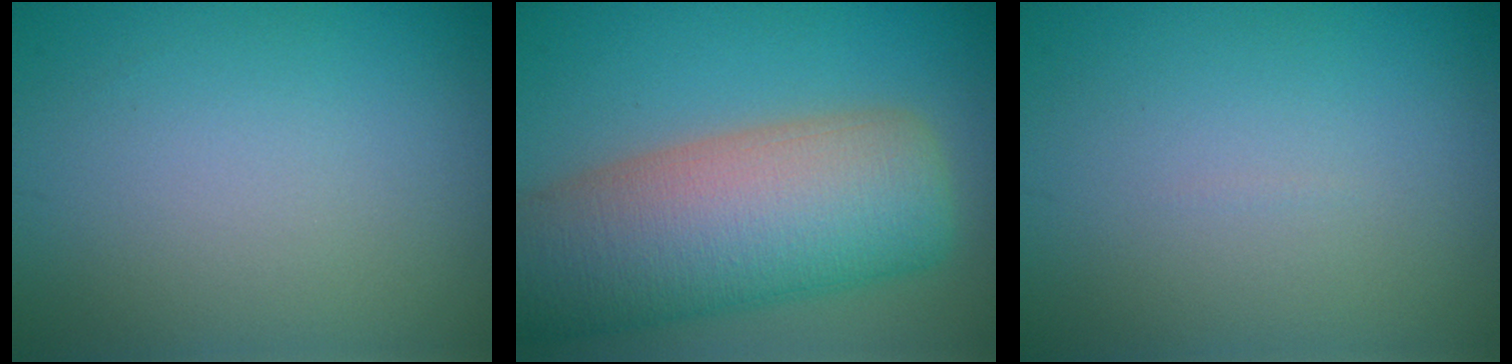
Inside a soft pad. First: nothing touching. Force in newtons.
{"total": 12.7, "press": 12.7, "slide": 1.0}
{"total": 0.0}